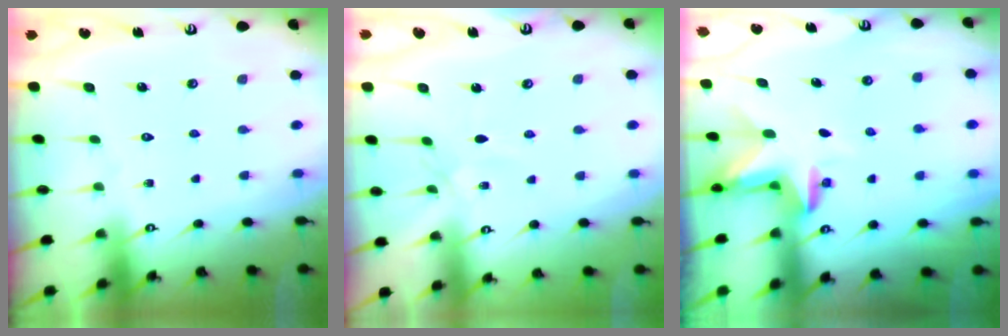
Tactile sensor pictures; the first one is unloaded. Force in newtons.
{"total": 2.2, "press": 2.1, "slide": 0.5}
{"total": 3.6, "press": 3.6, "slide": 0.1}